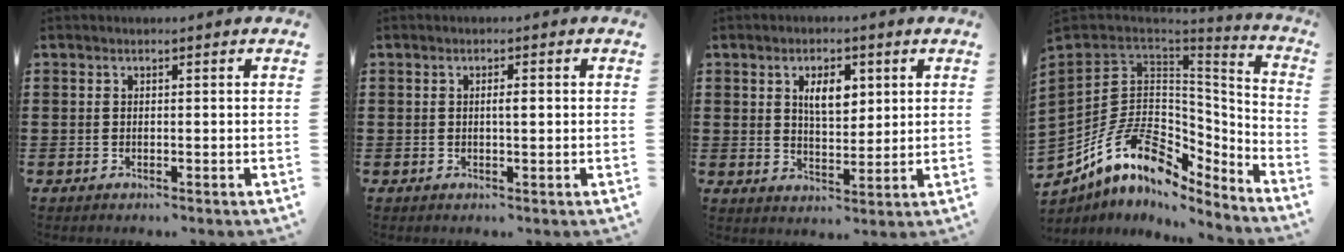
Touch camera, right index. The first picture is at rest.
{"total": 1.6, "force": [0.1, 0.3, 1.5], "torque": [-0.028, 0.002, 0.001]}
{"total": 5.3, "force": [1.9, 2.6, 4.2], "torque": [-0.074, 0.005, 0.028]}
{"total": 14.3, "force": [-5.6, 10.0, 8.6], "torque": [-0.183, 0.007, -0.098]}